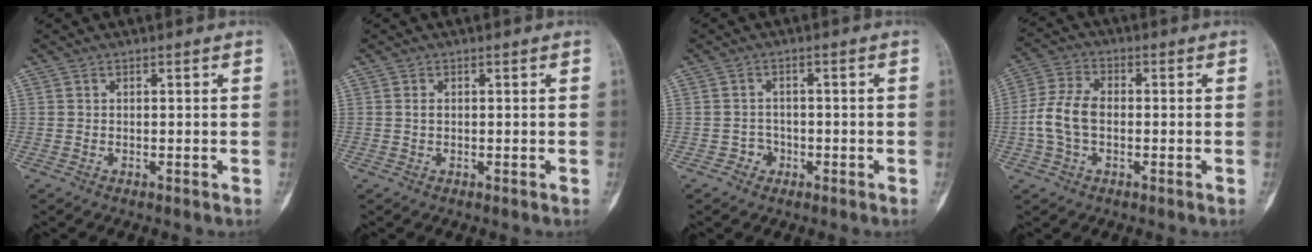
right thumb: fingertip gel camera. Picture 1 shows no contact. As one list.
[{"total": 0.9, "force": [0.2, 0.5, 0.7], "torque": [-0.011, 0.004, 0.004]}, {"total": 2.2, "force": [-1.1, 1.9, 0.2], "torque": [0.011, 0.011, -0.023]}, {"total": 8.0, "force": [-1.0, 4.9, 6.3], "torque": [-0.139, 0.022, -0.024]}]